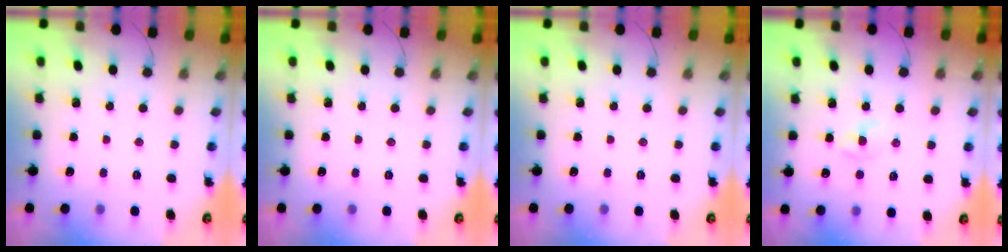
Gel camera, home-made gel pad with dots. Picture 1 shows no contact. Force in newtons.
{"total": 0.0}
{"total": 0.0}
{"total": 1.6, "press": 1.4, "slide": 0.9}